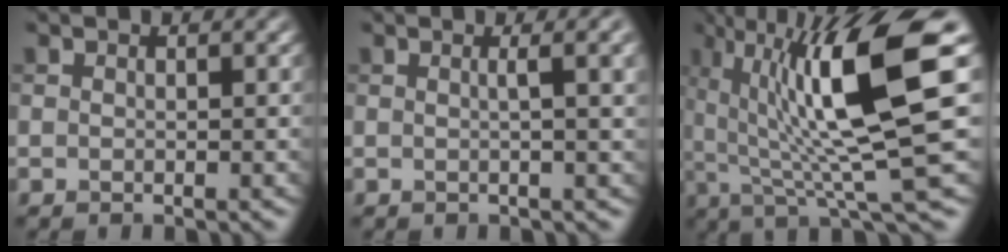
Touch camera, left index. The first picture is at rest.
{"total": 4.7, "force": [1.1, 1.8, 4.2], "torque": [-0.030, 0.015, 0.000]}
{"total": 13.2, "force": [3.5, 2.5, 12.5], "torque": [-0.191, 0.005, 0.060]}